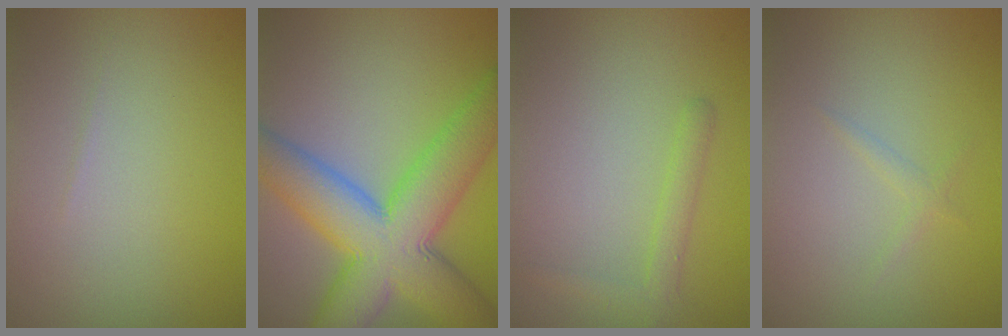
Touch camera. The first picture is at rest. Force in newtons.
{"total": 11.0, "press": 11.0, "slide": 0.3}
{"total": 1.7, "press": 1.7, "slide": 0.1}
{"total": 0.7, "press": 0.7, "slide": 0.1}